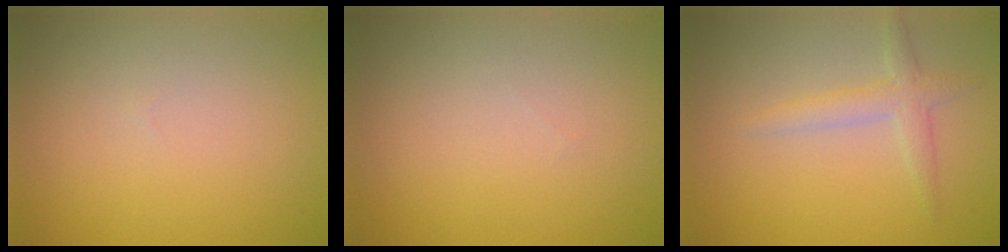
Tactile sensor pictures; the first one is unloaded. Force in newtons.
{"total": 0.0}
{"total": 2.2, "press": 2.2, "slide": 0.1}